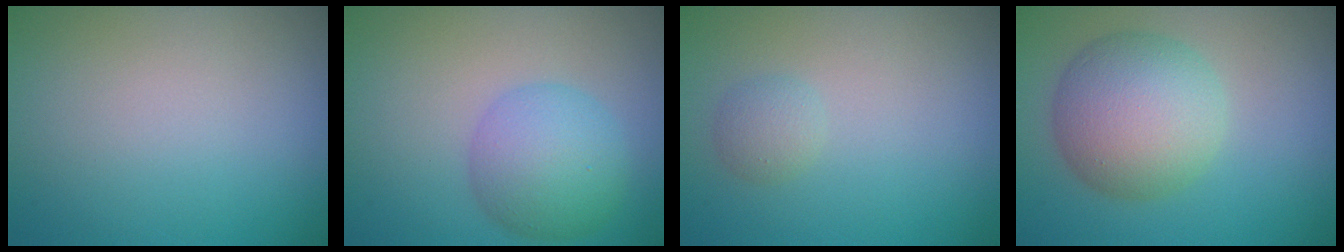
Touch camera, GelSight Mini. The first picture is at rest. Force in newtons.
{"total": 5.1, "press": 5.1, "slide": 0.1}
{"total": 1.3, "press": 1.3, "slide": 0.1}
{"total": 6.9, "press": 6.9, "slide": 0.3}